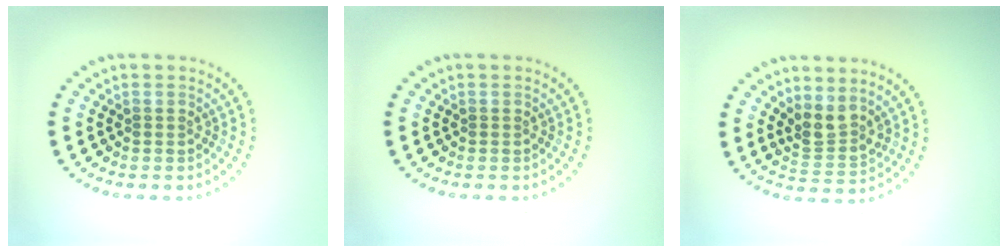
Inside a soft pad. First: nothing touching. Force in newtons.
{"total": 0.0}
{"total": 2.7, "press": 2.1, "slide": 1.7}